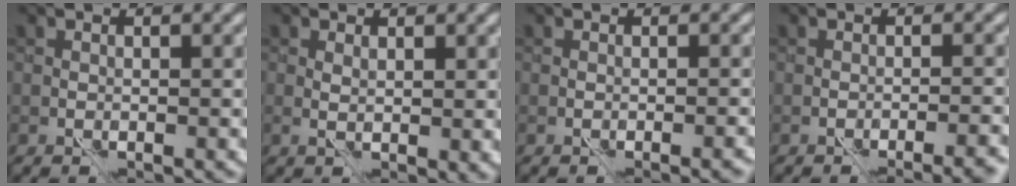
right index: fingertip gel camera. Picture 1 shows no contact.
{"total": 1.3, "force": [0.9, 0.2, 0.9], "torque": [-0.013, -0.002, 0.018]}
{"total": 1.3, "force": [-1.0, 0.3, 0.8], "torque": [-0.009, -0.004, -0.014]}
{"total": 3.0, "force": [-2.5, 0.3, 1.5], "torque": [-0.023, 0.004, -0.032]}